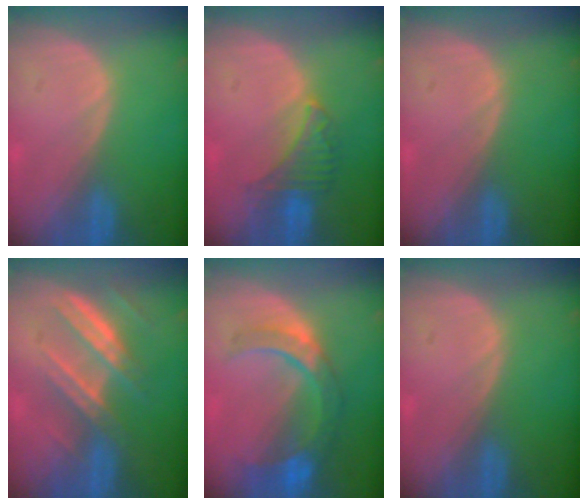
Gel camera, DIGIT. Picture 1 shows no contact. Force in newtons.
{"total": 4.8, "press": 4.8, "slide": 0.5}
{"total": 0.0}
{"total": 7.9, "press": 7.0, "slide": 3.7}
{"total": 8.9, "press": 7.8, "slide": 4.2}
{"total": 0.0}